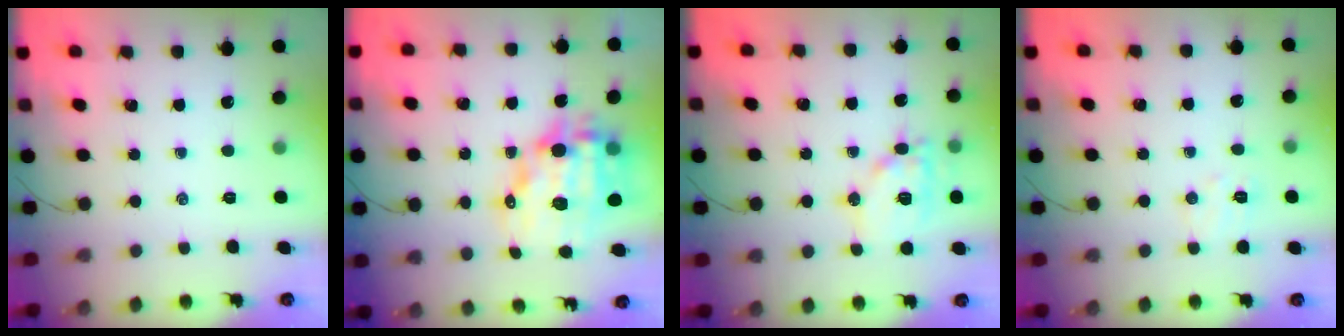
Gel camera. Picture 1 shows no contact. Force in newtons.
{"total": 15.0, "press": 14.6, "slide": 3.4}
{"total": 12.2, "press": 12.1, "slide": 1.4}
{"total": 4.8, "press": 4.7, "slide": 1.0}